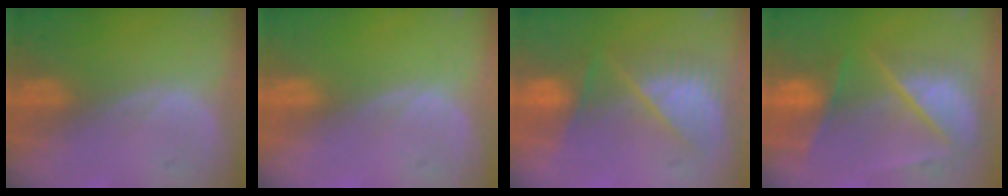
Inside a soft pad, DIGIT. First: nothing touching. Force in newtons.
{"total": 0.0}
{"total": 7.2, "press": 7.2, "slide": 0.6}
{"total": 9.3, "press": 8.1, "slide": 4.5}